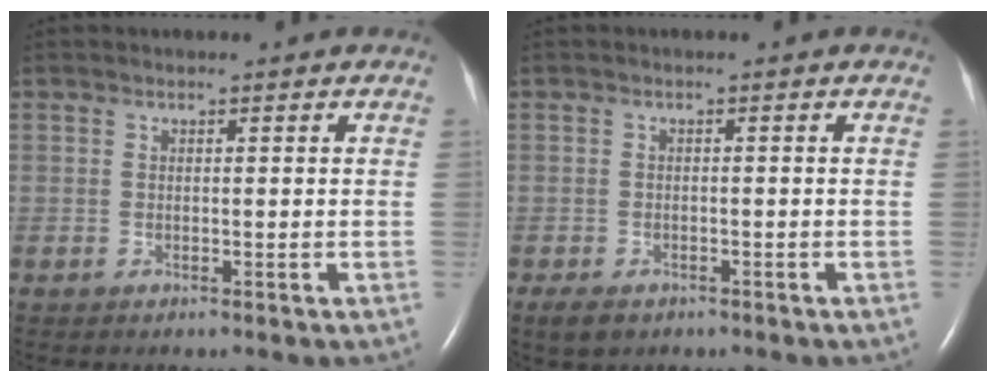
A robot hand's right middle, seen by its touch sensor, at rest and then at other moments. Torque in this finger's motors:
{"motor_torque": [0.33, -0.26, 0.14, 0.05]}